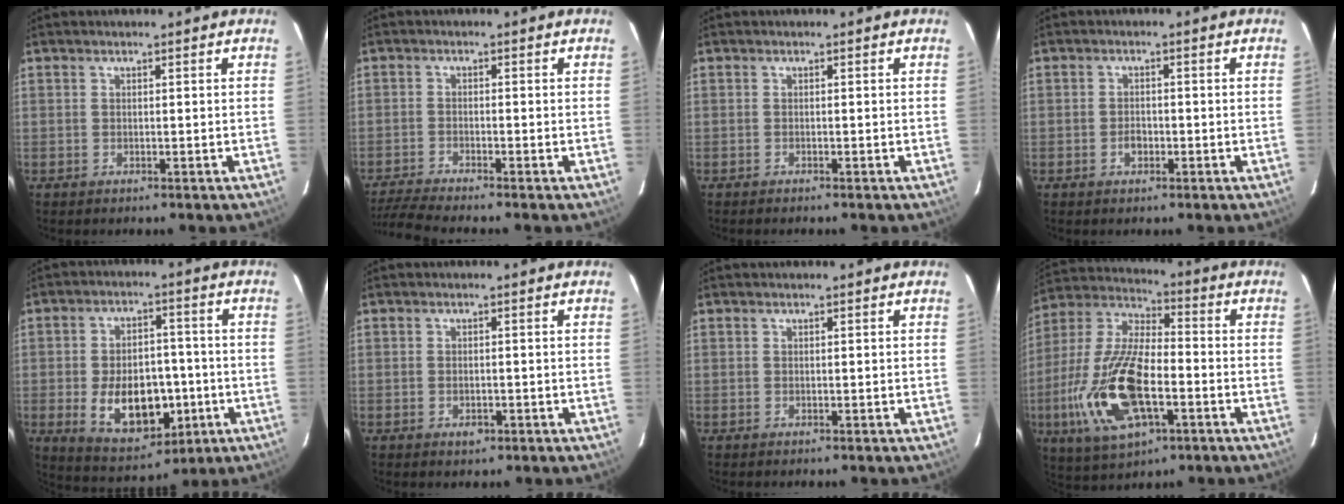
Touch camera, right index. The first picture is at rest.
{"total": 6.4, "force": [-5.8, -0.8, 2.7], "torque": [-0.080, -0.020, -0.109]}
{"total": 0.5, "force": [-0.5, 0.0, 0.2], "torque": [-0.002, -0.001, -0.009]}
{"total": 2.0, "force": [-0.9, 1.4, 1.1], "torque": [-0.022, 0.005, -0.015]}
{"total": 14.5, "force": [-3.6, 9.1, 10.8], "torque": [-0.206, 0.003, -0.032]}
{"total": 2.0, "force": [-0.9, 1.3, 1.2], "torque": [-0.020, 0.000, -0.013]}
{"total": 0.0}
{"total": 20.5, "force": [-6.1, 8.8, 17.5], "torque": [-0.382, -0.017, -0.113]}